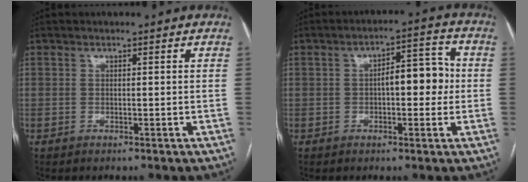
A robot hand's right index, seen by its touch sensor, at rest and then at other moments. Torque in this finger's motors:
{"motor_torque": [0.88, -0.16, 0.26, 0.09]}